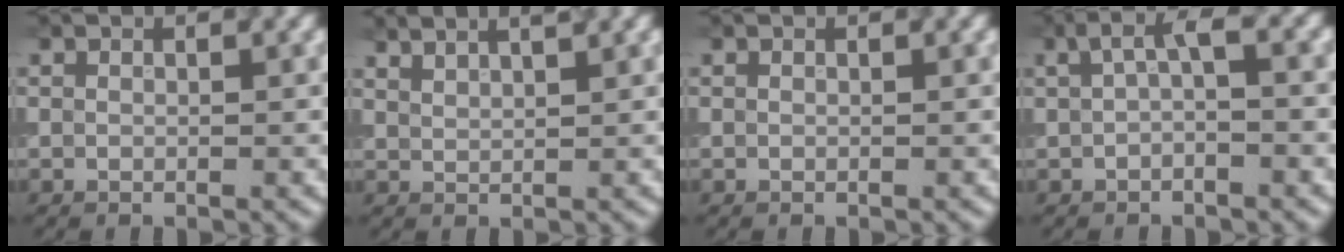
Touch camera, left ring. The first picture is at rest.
{"total": 3.3, "force": [2.6, 1.0, 1.7], "torque": [-0.007, 0.020, 0.014]}
{"total": 0.0}
{"total": 2.8, "force": [0.6, 0.8, 2.6], "torque": [-0.045, 0.012, 0.004]}